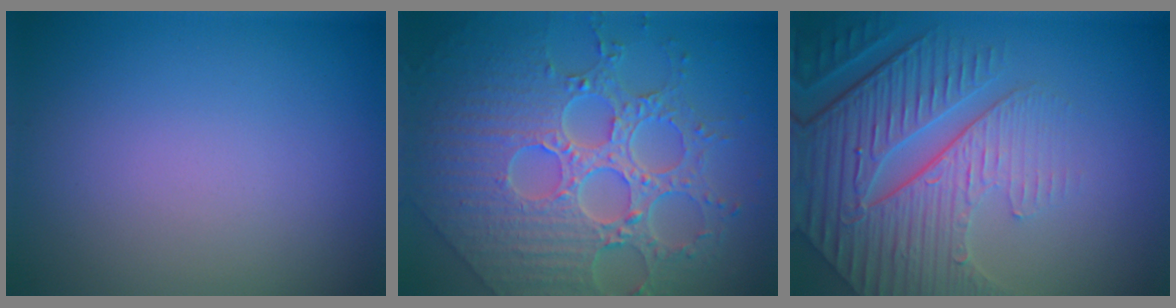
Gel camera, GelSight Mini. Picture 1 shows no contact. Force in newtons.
{"total": 9.1, "press": 6.6, "slide": 6.2}
{"total": 8.3, "press": 6.0, "slide": 5.8}